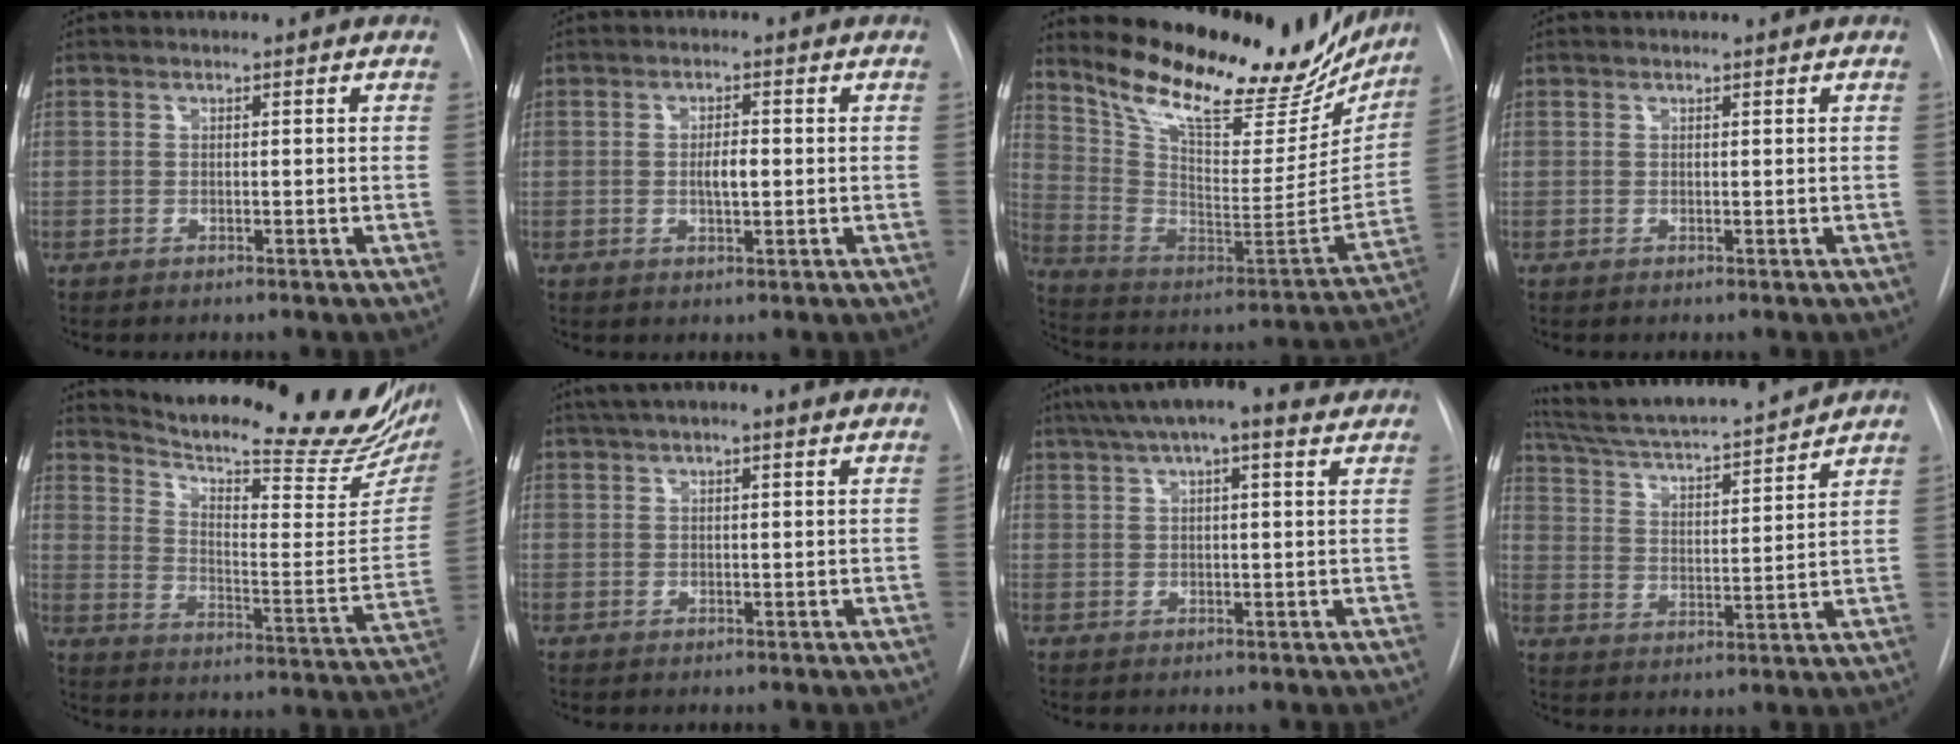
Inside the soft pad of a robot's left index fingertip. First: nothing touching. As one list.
[{"total": 2.8, "force": [-0.2, 0.9, 2.6], "torque": [-0.046, -0.002, -0.003]}, {"total": 26.5, "force": [21.3, 8.8, 13.0], "torque": [-0.210, -0.017, 0.314]}, {"total": 0.6, "force": [0.5, 0.1, 0.1], "torque": [-0.004, 0.003, 0.006]}, {"total": 28.1, "force": [23.8, 5.2, 13.9], "torque": [-0.215, -0.077, 0.303]}, {"total": 6.8, "force": [5.0, 1.2, 4.5], "torque": [-0.074, 0.035, 0.074]}, {"total": 14.5, "force": [12.2, 2.7, 7.2], "torque": [-0.130, 0.037, 0.170]}, {"total": 18.4, "force": [16.8, 1.1, 7.4], "torque": [-0.128, 0.007, 0.266]}]